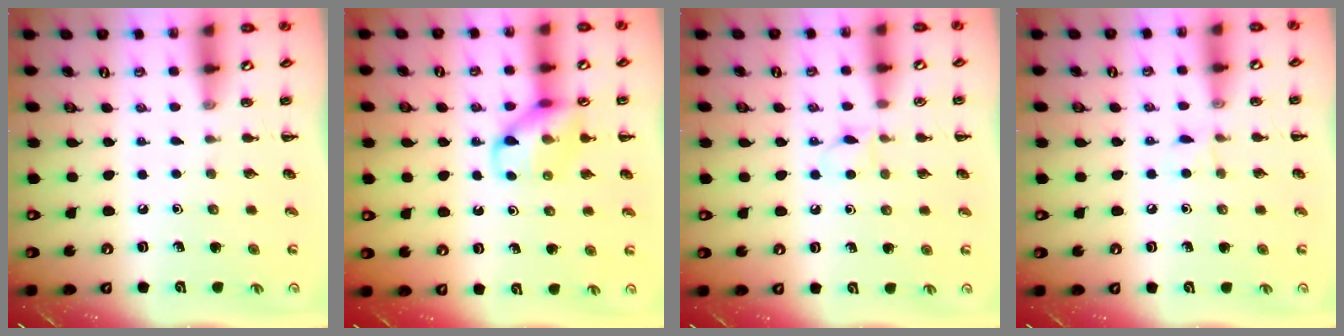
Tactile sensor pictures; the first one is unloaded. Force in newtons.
{"total": 11.3, "press": 11.2, "slide": 1.5}
{"total": 3.7, "press": 3.5, "slide": 1.2}
{"total": 4.9, "press": 4.7, "slide": 1.5}